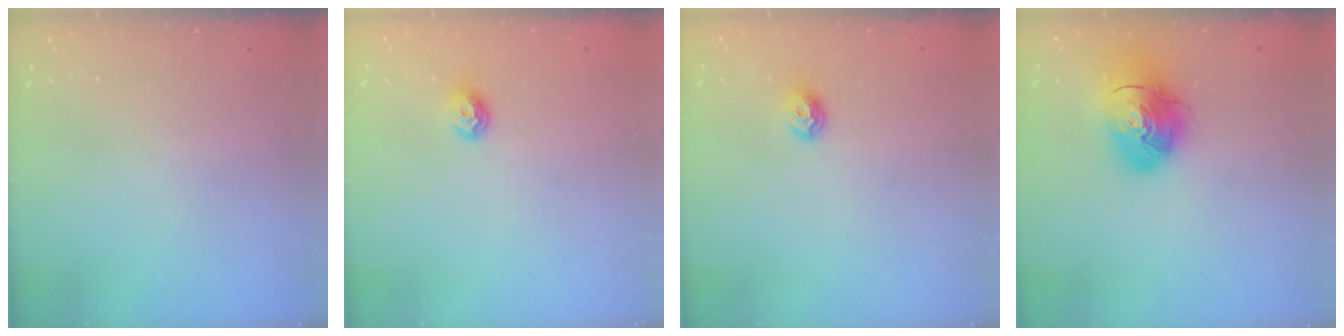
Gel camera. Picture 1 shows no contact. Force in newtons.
{"total": 8.0, "press": 8.0, "slide": 1.0}
{"total": 8.0, "press": 8.0, "slide": 1.0}
{"total": 15.6, "press": 15.4, "slide": 2.2}